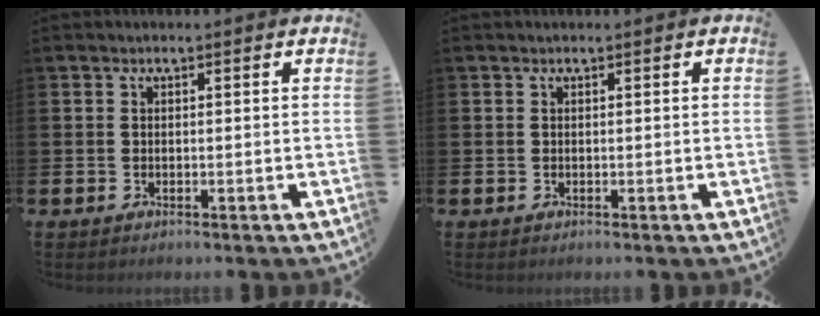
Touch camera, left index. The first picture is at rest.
{"total": 0.0}